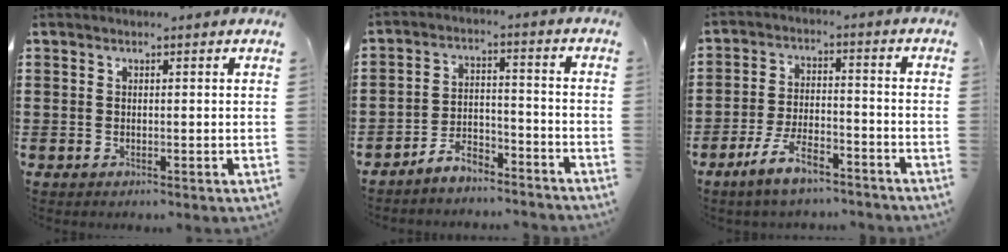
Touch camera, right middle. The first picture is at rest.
{"total": 5.2, "force": [-5.0, 1.0, 0.7], "torque": [-0.021, 0.008, -0.105]}
{"total": 7.5, "force": [-5.6, 2.4, 4.4], "torque": [-0.095, 0.006, -0.107]}